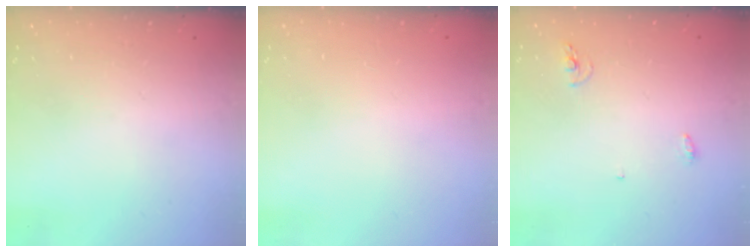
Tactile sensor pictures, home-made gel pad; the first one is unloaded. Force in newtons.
{"total": 0.8, "press": 0.8, "slide": 0.1}
{"total": 4.5, "press": 4.2, "slide": 1.5}